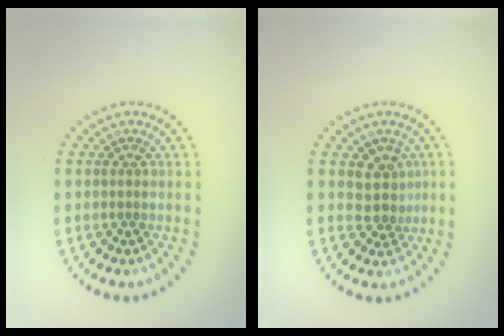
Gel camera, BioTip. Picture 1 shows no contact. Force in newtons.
{"total": 2.6, "press": 2.1, "slide": 1.6}